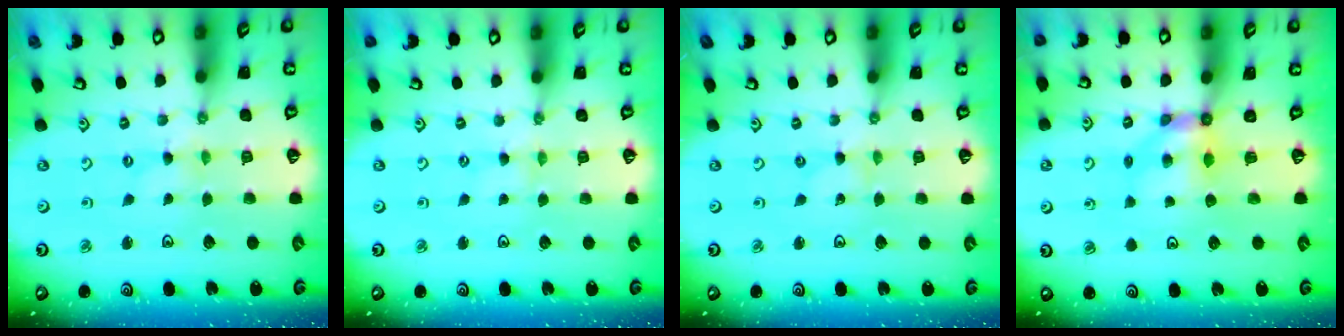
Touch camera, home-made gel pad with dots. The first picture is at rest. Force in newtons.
{"total": 0.5, "press": 0.5, "slide": 0.2}
{"total": 0.0}
{"total": 5.8, "press": 5.8, "slide": 0.2}